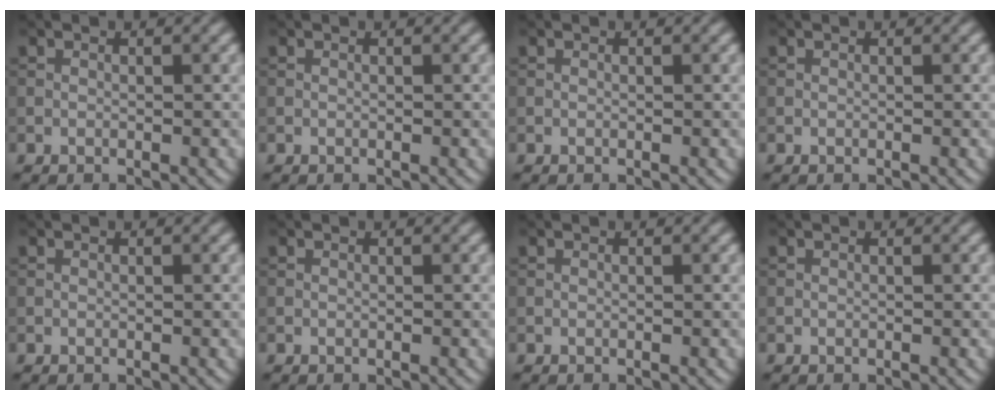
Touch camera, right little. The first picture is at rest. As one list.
[{"total": 0.0}, {"total": 0.0}, {"total": 0.0}, {"total": 0.0}, {"total": 0.0}, {"total": 0.0}, {"total": 0.0}]